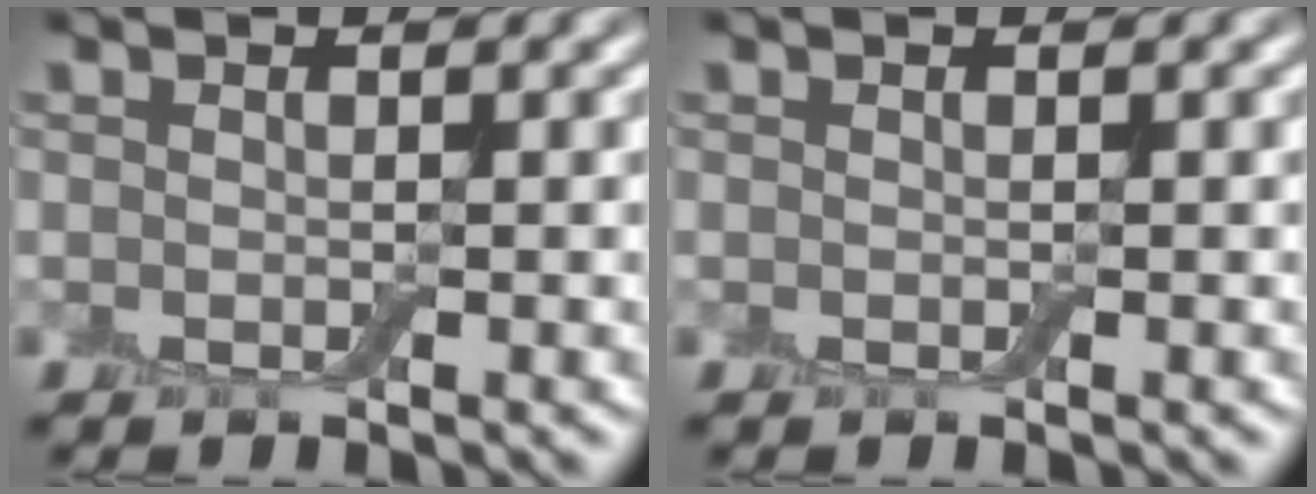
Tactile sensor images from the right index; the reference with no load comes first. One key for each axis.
{"total": 0.0}